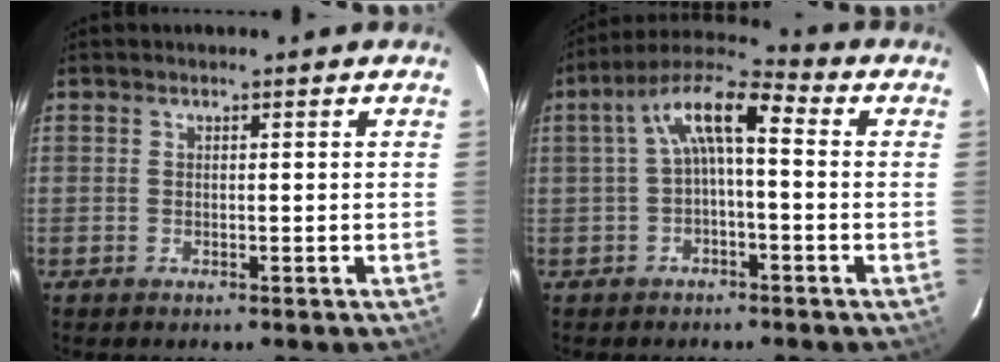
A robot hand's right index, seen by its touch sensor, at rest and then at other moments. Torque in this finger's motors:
{"motor_torque": [0.74, -0.33, 0.74, 0.18]}